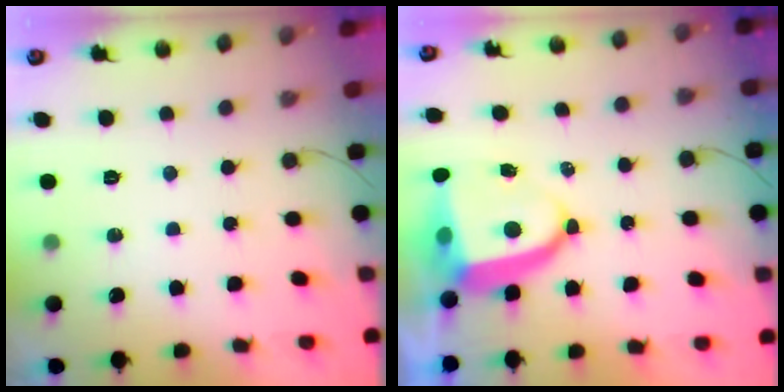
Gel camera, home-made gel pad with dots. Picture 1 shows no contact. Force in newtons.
{"total": 8.4, "press": 8.3, "slide": 1.1}